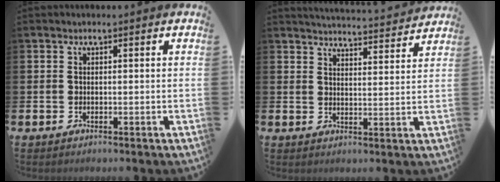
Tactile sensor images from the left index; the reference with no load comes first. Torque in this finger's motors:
{"motor_torque": [0.20, -0.45, 0.20, 0.02]}